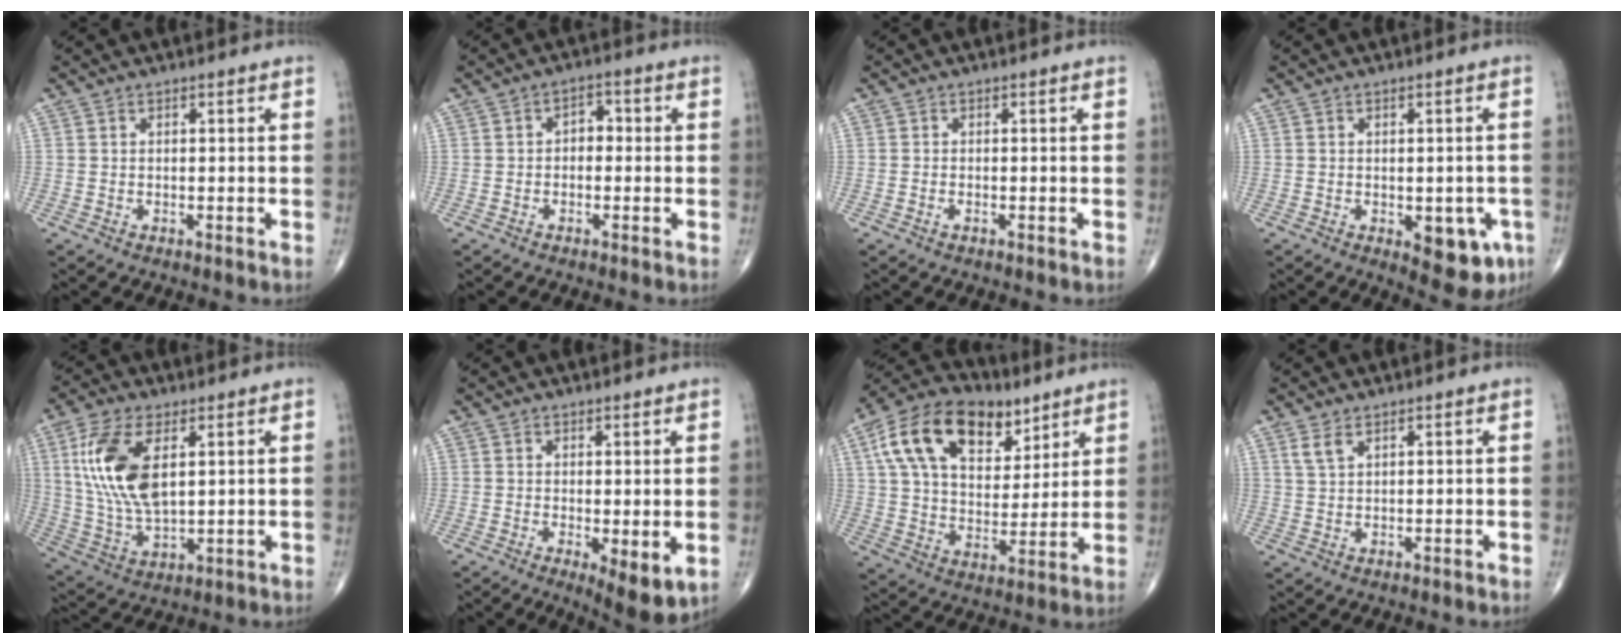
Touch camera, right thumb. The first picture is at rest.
{"total": 3.1, "force": [-0.3, 2.2, 2.2], "torque": [-0.013, 0.015, -0.015]}
{"total": 0.7, "force": [-0.4, 0.3, 0.5], "torque": [-0.011, 0.001, -0.006]}
{"total": 9.2, "force": [-3.1, 4.6, 7.4], "torque": [-0.061, 0.001, -0.029]}
{"total": 15.0, "force": [4.2, 7.4, 12.3], "torque": [-0.251, -0.014, 0.088]}
{"total": 6.7, "force": [-1.2, 2.4, 6.1], "torque": [-0.090, -0.023, -0.015]}
{"total": 21.0, "force": [10.2, 12.6, 13.4], "torque": [-0.208, -0.010, 0.176]}
{"total": 2.5, "force": [1.6, 1.1, 1.6], "torque": [-0.034, -0.001, 0.039]}